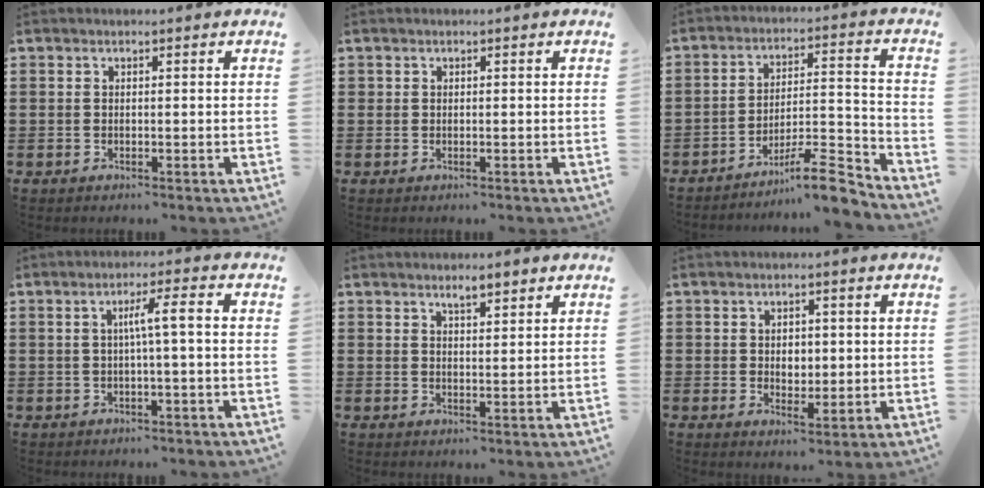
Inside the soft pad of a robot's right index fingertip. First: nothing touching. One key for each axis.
{"total": 0.5, "fx": 0.2, "fy": 0.5, "fz": -0.1, "tx": 0.002, "ty": 0.006, "tz": 0.003}
{"total": 9.3, "fx": -7.8, "fy": 0.8, "fz": 5.0, "tx": -0.069, "ty": 0.020, "tz": -0.148}
{"total": 4.5, "fx": -0.4, "fy": 0.2, "fz": 4.4, "tx": -0.083, "ty": 0.005, "tz": -0.013}
{"total": 2.6, "fx": 2.1, "fy": 0.4, "fz": 1.4, "tx": -0.031, "ty": 0.003, "tz": 0.037}
{"total": 2.5, "fx": 0.2, "fy": 2.0, "fz": 1.5, "tx": -0.029, "ty": 0.006, "tz": 0.001}